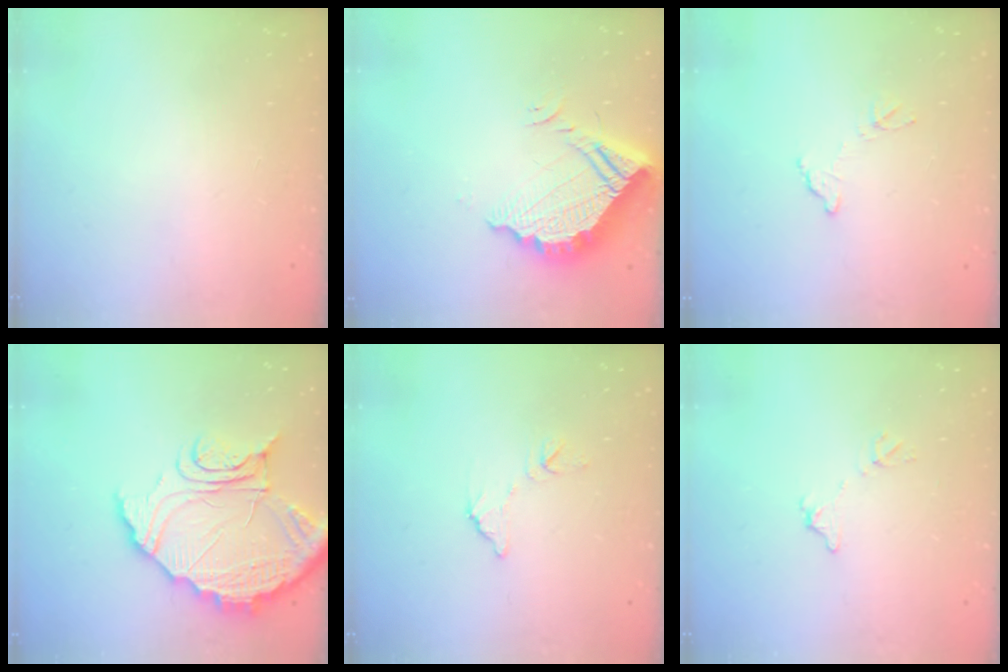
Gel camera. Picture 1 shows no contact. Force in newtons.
{"total": 14.2, "press": 14.2, "slide": 1.2}
{"total": 6.4, "press": 6.4, "slide": 0.3}
{"total": 17.0, "press": 17.0, "slide": 1.7}
{"total": 7.5, "press": 7.5, "slide": 0.4}
{"total": 6.2, "press": 6.2, "slide": 0.3}